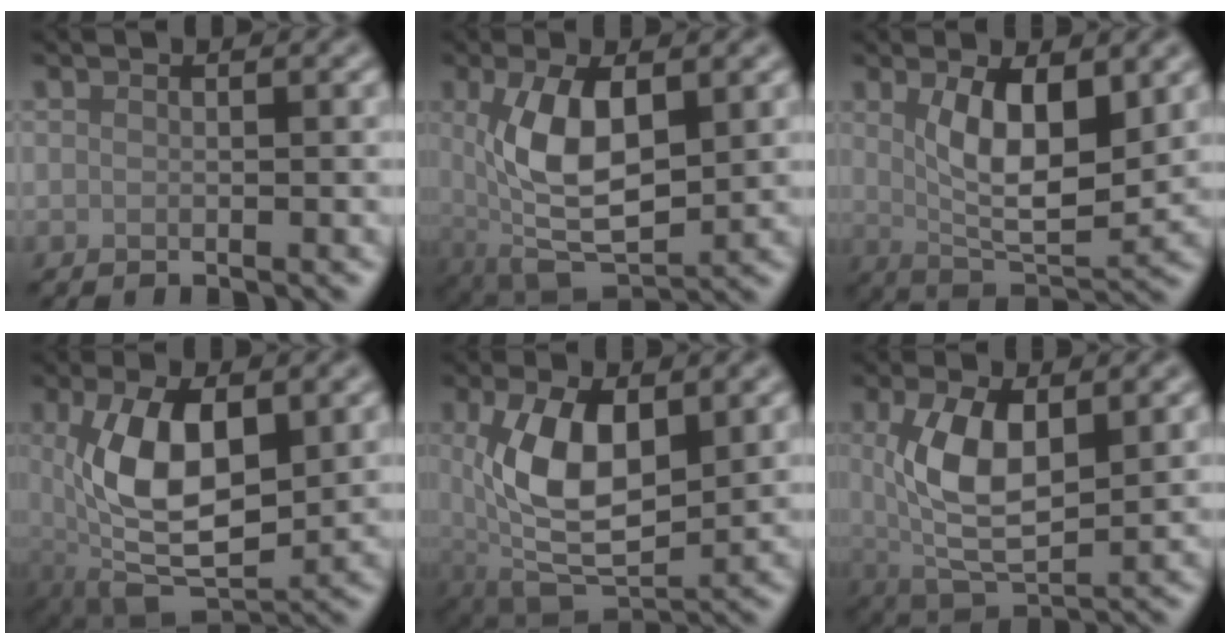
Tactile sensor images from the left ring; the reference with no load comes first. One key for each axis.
{"total": 7.8, "fx": 0.8, "fy": 3.7, "fz": 6.8, "tx": -0.138, "ty": -0.003, "tz": 0.017}
{"total": 7.0, "fx": 1.7, "fy": 2.8, "fz": 6.2, "tx": -0.108, "ty": -0.012, "tz": 0.034}
{"total": 9.5, "fx": 1.0, "fy": 4.7, "fz": 8.1, "tx": -0.158, "ty": 0.001, "tz": 0.019}
{"total": 8.8, "fx": 1.3, "fy": 4.5, "fz": 7.5, "tx": -0.152, "ty": -0.003, "tz": 0.024}
{"total": 6.9, "fx": 1.2, "fy": 3.2, "fz": 6.0, "tx": -0.125, "ty": -0.004, "tz": 0.026}